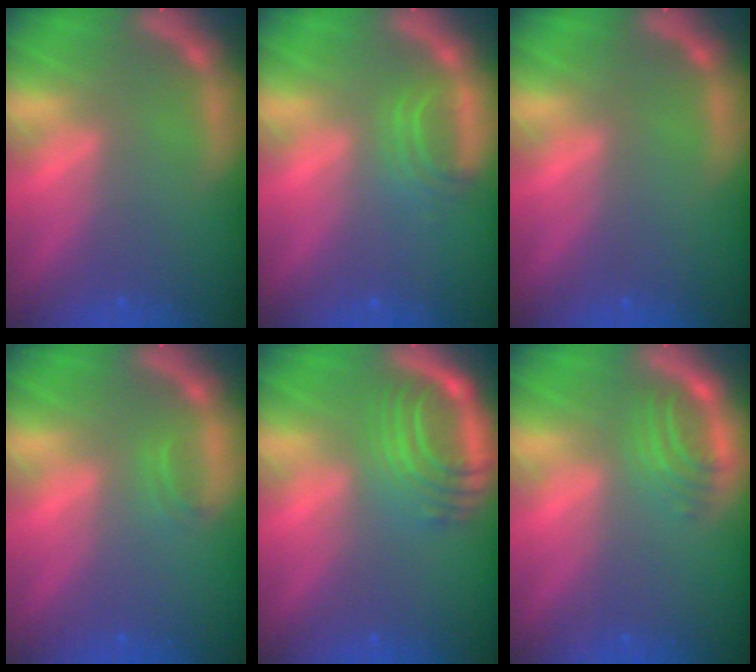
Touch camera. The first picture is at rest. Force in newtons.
{"total": 2.5}
{"total": 0.0}
{"total": 0.9}
{"total": 6.5}
{"total": 2.9}